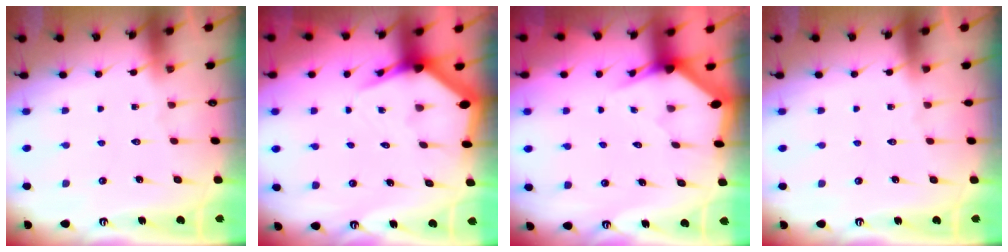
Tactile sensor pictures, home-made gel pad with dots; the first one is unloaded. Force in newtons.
{"total": 4.3, "press": 4.2, "slide": 0.7}
{"total": 2.8, "press": 2.8, "slide": 0.1}
{"total": 0.0}